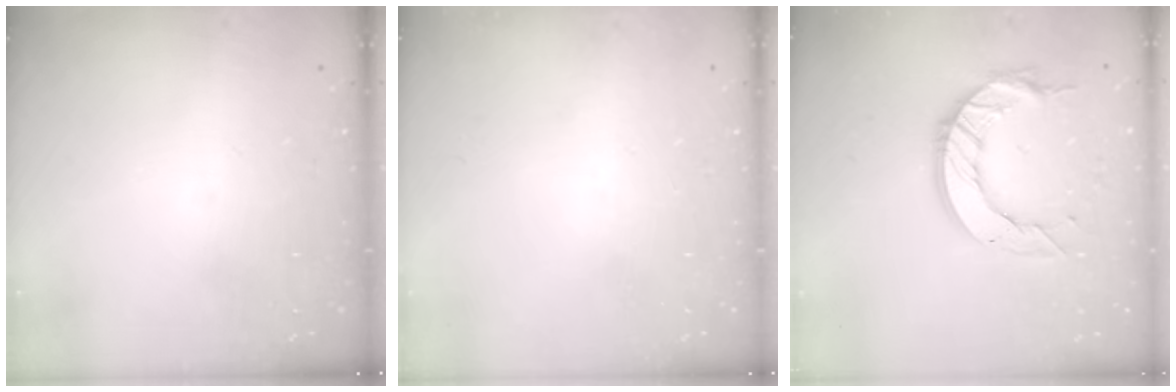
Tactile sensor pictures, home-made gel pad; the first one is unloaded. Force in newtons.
{"total": 0.0}
{"total": 12.5, "press": 12.4, "slide": 0.9}